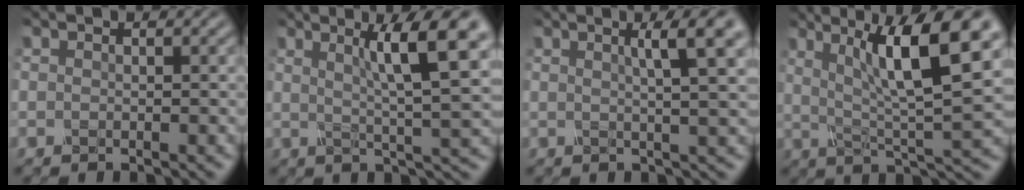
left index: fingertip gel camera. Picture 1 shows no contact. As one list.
[{"total": 7.4, "force": [2.6, 0.9, 6.8], "torque": [-0.096, 0.008, 0.042]}, {"total": 4.8, "force": [2.0, 0.9, 4.3], "torque": [-0.042, 0.015, 0.021]}, {"total": 9.9, "force": [3.3, 2.0, 9.1], "torque": [-0.144, 0.002, 0.056]}]